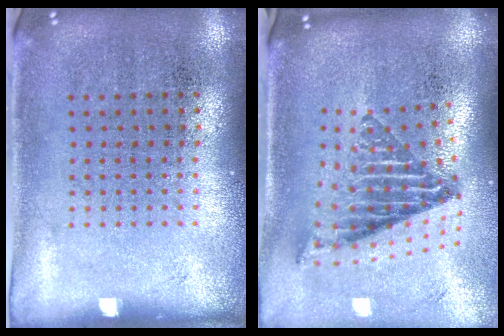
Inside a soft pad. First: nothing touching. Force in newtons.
{"total": 1.9, "press": 1.3, "slide": 1.5}